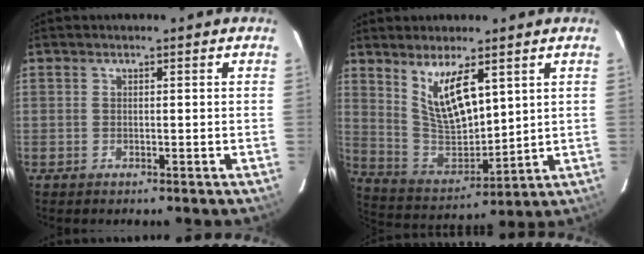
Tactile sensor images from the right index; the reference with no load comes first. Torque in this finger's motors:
{"motor_torque": [0.97, 1.01, 0.20, 0.06]}